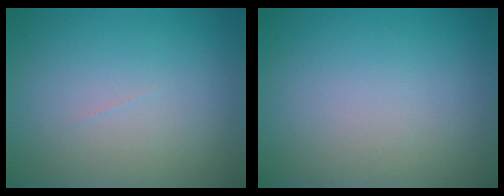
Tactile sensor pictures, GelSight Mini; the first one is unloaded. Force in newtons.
{"total": 0.0}